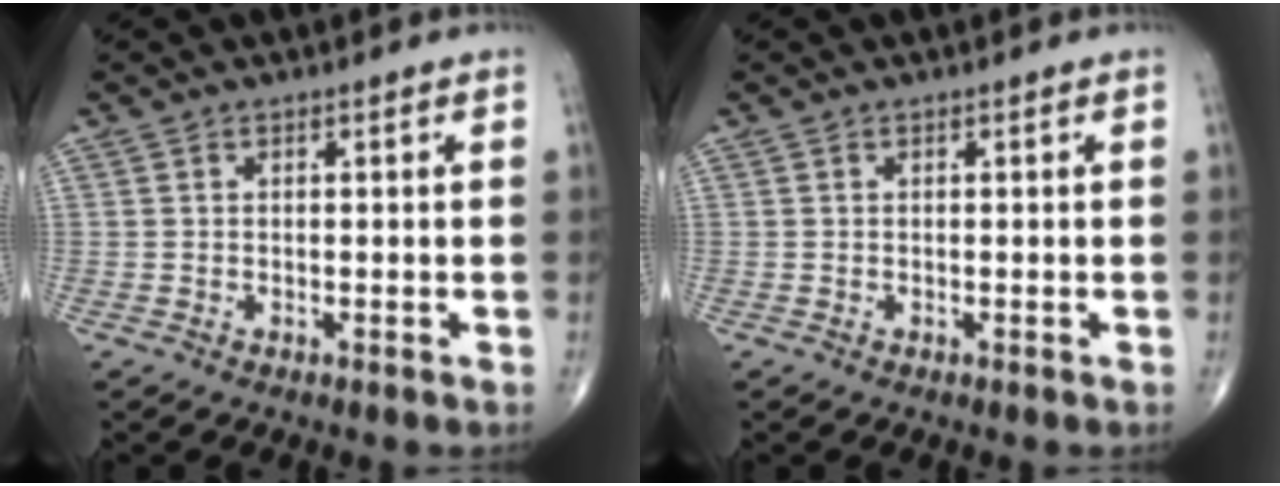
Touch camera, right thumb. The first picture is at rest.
{"total": 0.0}